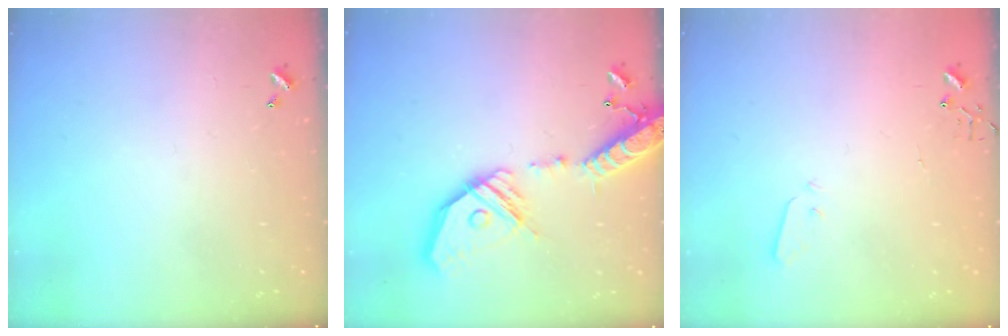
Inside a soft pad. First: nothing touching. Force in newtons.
{"total": 22.8, "press": 22.4, "slide": 4.1}
{"total": 2.2, "press": 2.2, "slide": 0.4}